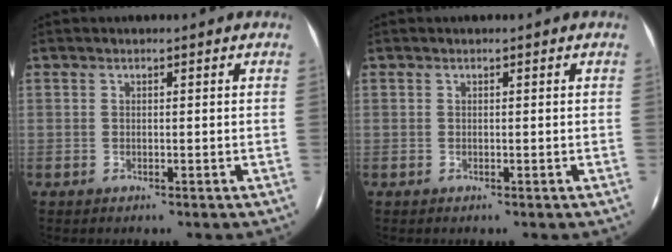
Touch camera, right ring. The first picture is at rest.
{"total": 0.0}